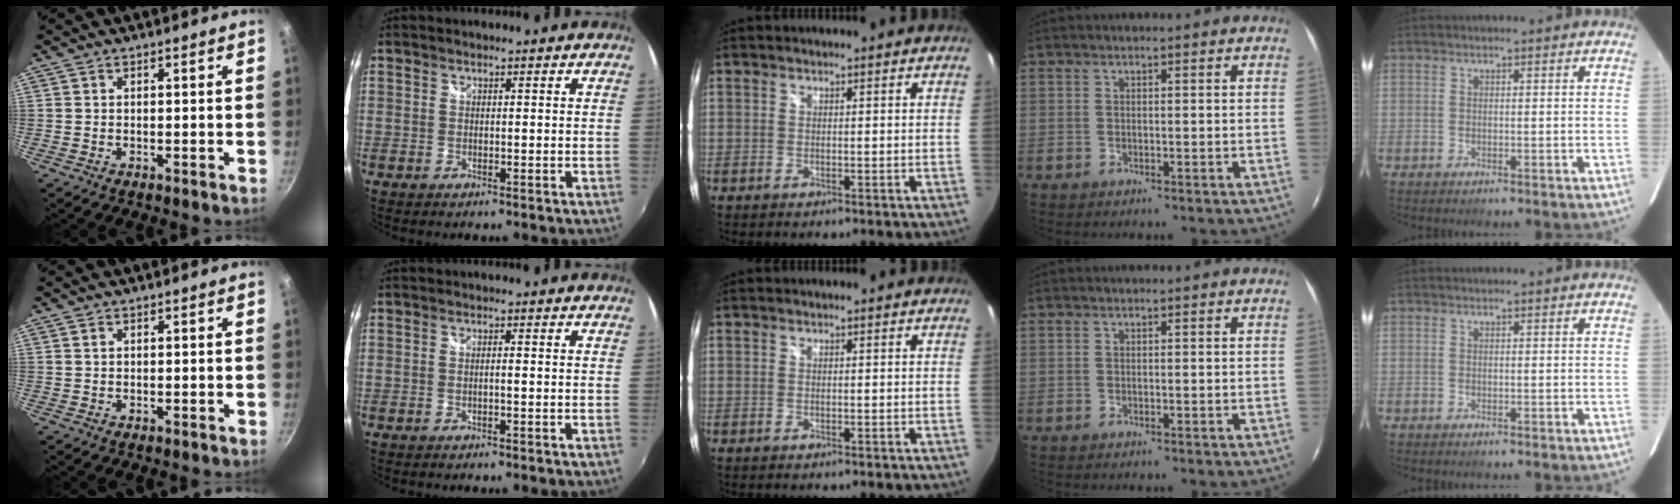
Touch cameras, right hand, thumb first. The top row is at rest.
{"thumb": {"total": 0.7, "force": [0.4, 0.4, 0.4], "torque": [-0.007, 0.001, 0.009]}, "index": {"total": 0.9, "force": [-0.3, -0.2, 0.9], "torque": [-0.014, 0.001, -0.006]}}